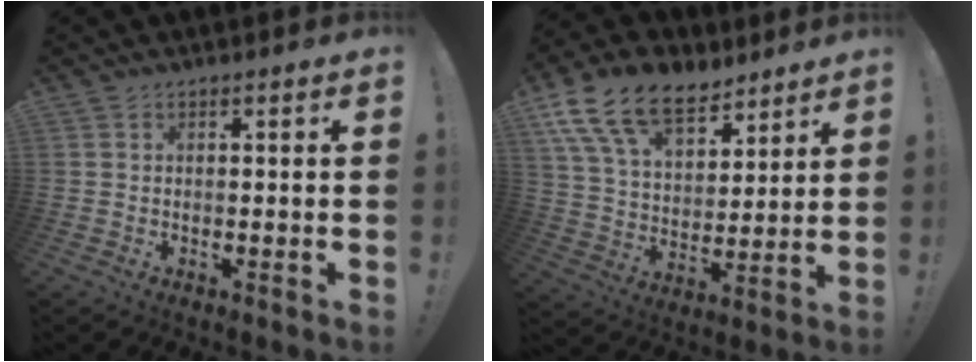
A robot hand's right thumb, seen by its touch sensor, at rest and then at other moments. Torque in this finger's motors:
{"motor_torque": [1.20, 2.17, 0.52, -0.02, 0.13]}